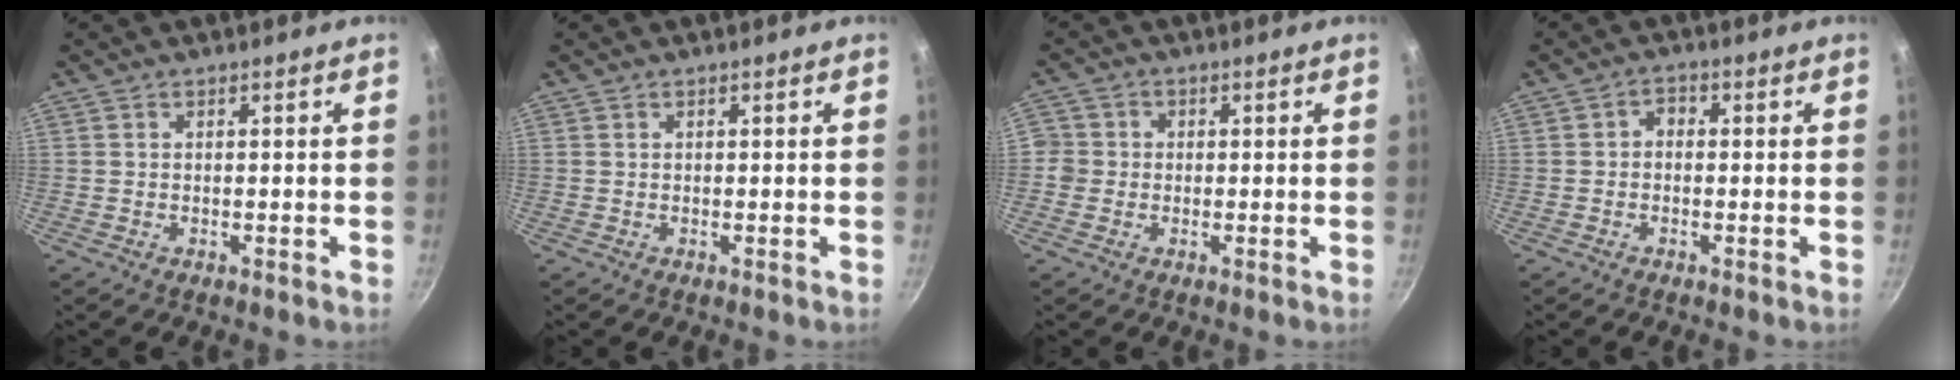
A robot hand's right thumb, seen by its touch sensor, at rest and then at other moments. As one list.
[{"total": 0.0}, {"total": 3.5, "force": [-0.3, 3.5, 0.6], "torque": [0.012, 0.009, -0.012]}, {"total": 2.1, "force": [-0.2, 1.6, 1.4], "torque": [-0.011, 0.011, -0.014]}]